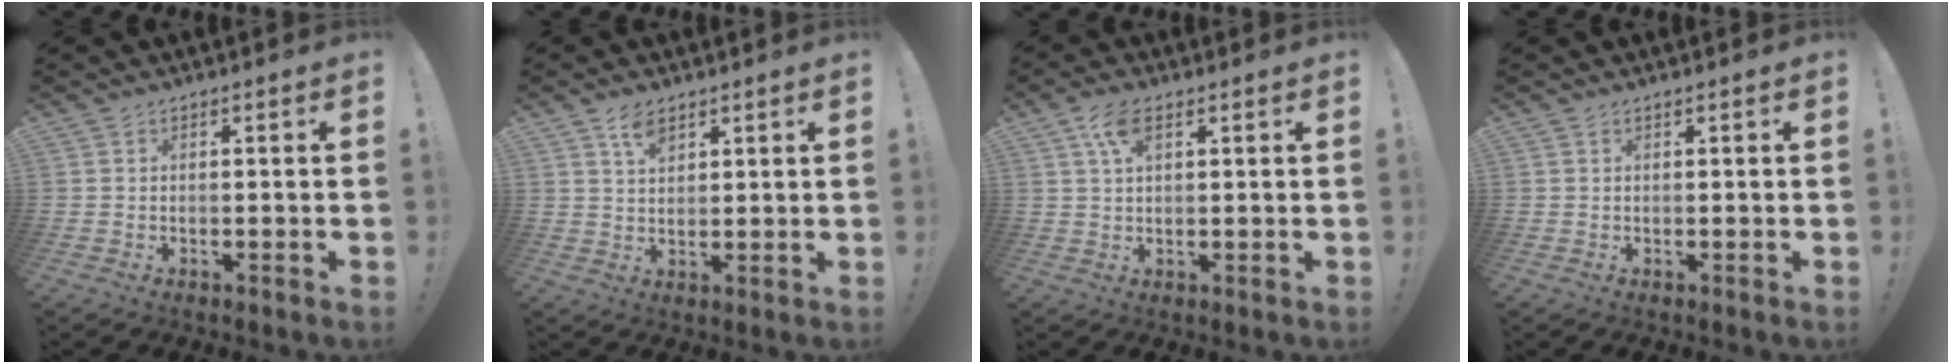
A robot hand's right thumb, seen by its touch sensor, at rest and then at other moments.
{"total": 4.9, "force": [3.2, 2.3, 2.9], "torque": [-0.044, -0.016, 0.056]}
{"total": 5.9, "force": [2.7, 2.6, 4.5], "torque": [-0.077, -0.003, 0.048]}
{"total": 0.0}